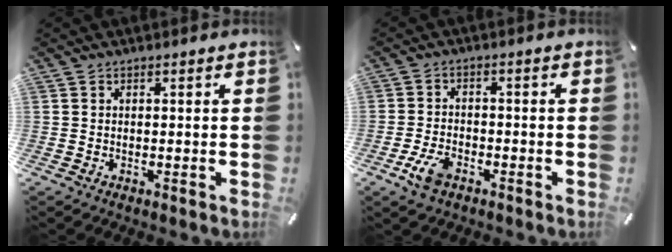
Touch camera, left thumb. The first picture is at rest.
{"total": 5.6, "force": [-3.2, 3.0, 3.4], "torque": [-0.085, 0.009, -0.063]}